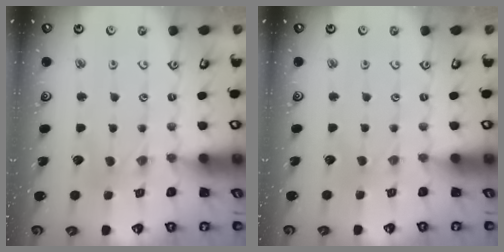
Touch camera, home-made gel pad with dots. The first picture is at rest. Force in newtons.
{"total": 0.0}